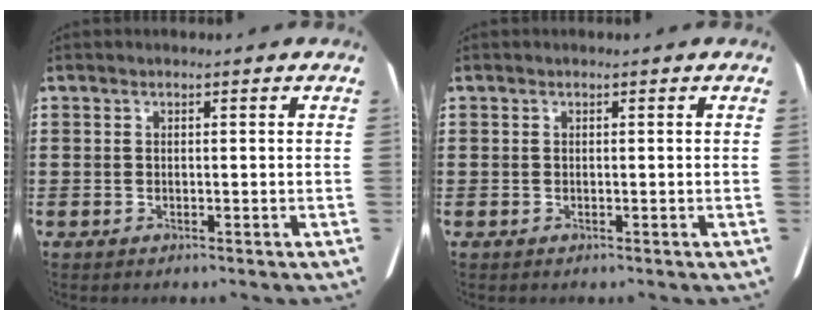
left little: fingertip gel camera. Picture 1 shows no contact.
{"total": 0.0}